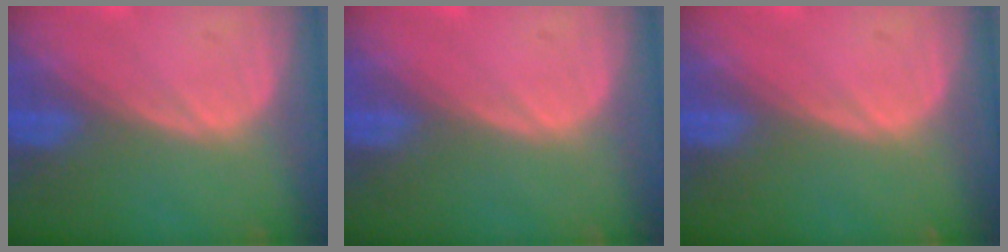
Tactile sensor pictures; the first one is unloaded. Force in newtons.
{"total": 0.0}
{"total": 0.0}